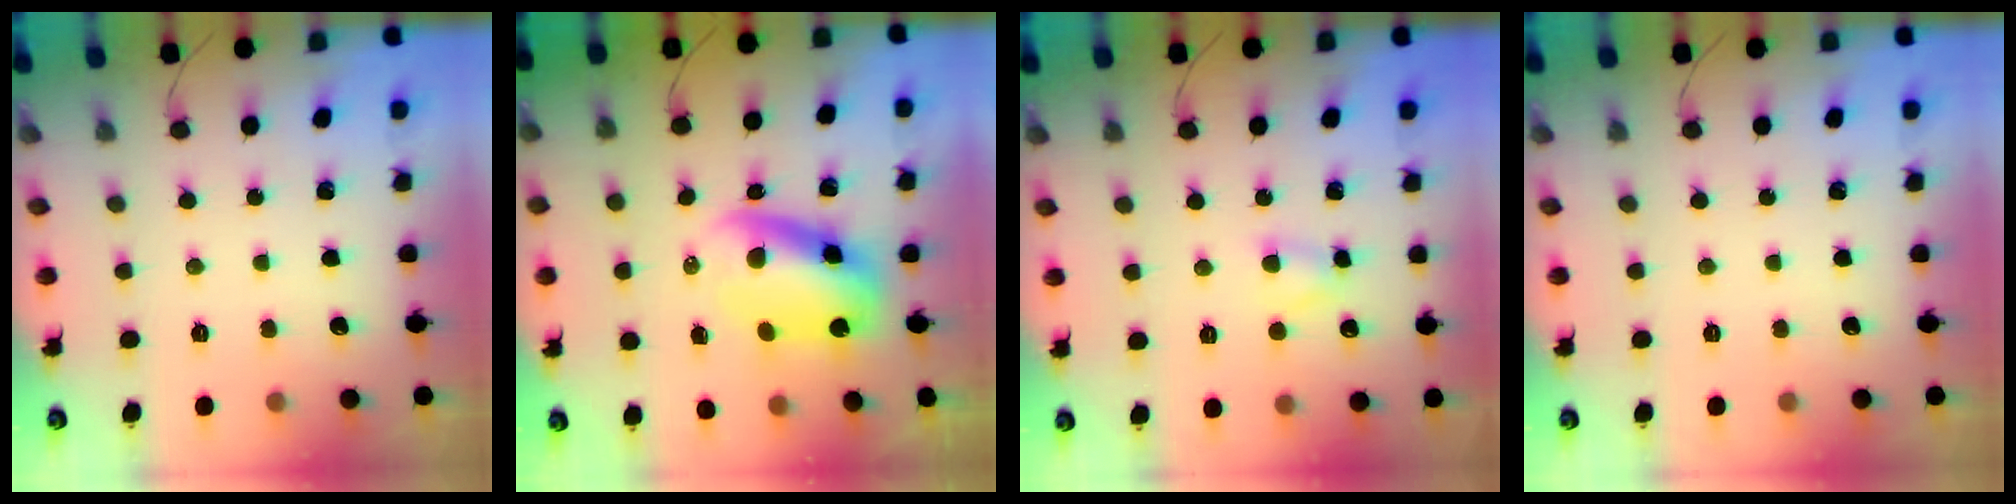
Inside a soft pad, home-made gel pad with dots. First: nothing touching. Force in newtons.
{"total": 7.2, "press": 7.1, "slide": 1.3}
{"total": 3.4, "press": 3.1, "slide": 1.3}
{"total": 0.0}